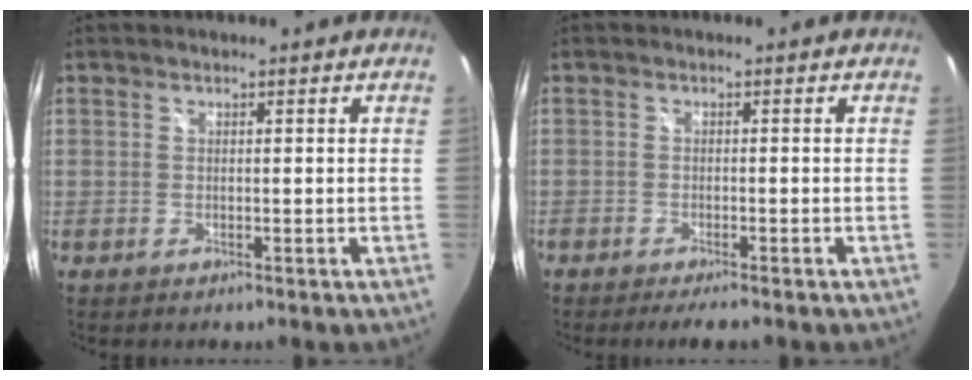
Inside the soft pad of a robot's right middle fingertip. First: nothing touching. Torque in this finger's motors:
{"motor_torque": [1.08, -1.05, 0.29, 0.21]}